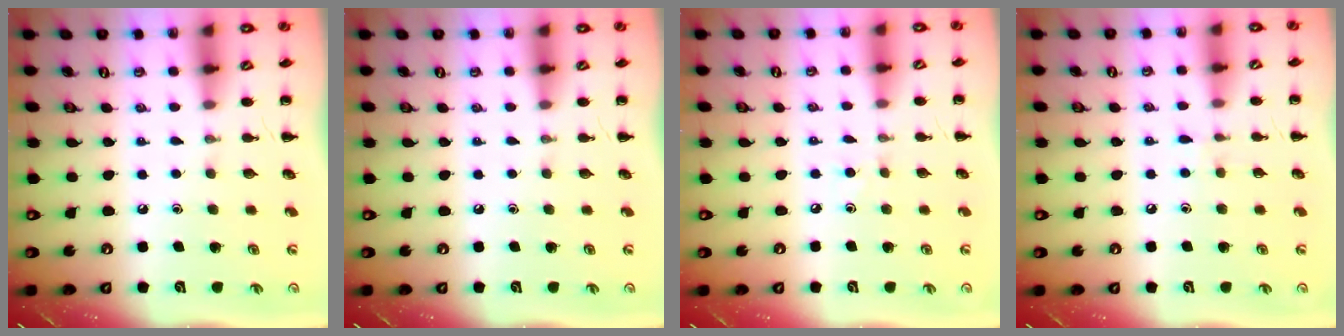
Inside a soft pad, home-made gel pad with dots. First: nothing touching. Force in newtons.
{"total": 0.0}
{"total": 2.4, "press": 2.3, "slide": 0.8}
{"total": 3.7, "press": 3.4, "slide": 1.5}